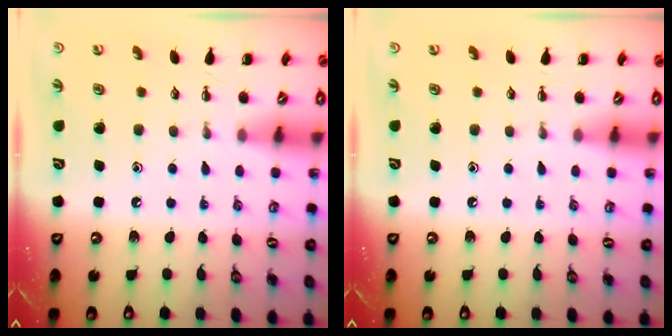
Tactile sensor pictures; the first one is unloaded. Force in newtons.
{"total": 0.0}